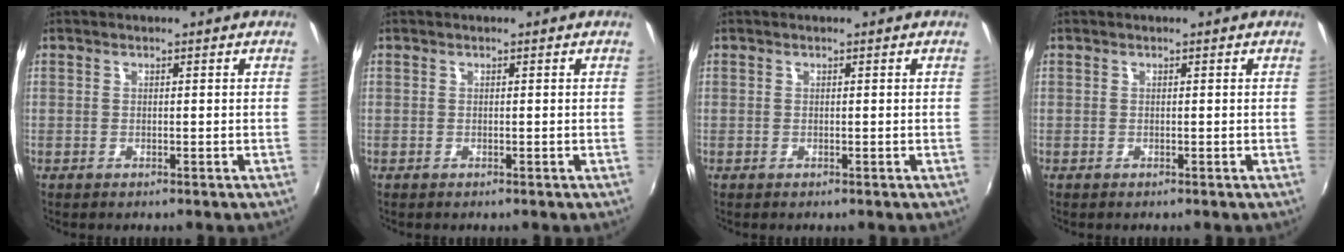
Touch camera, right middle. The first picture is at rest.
{"total": 0.0}
{"total": 0.0}
{"total": 0.0}